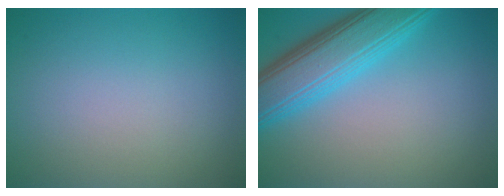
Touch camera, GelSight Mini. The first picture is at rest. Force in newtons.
{"total": 7.3, "press": 7.3, "slide": 0.2}